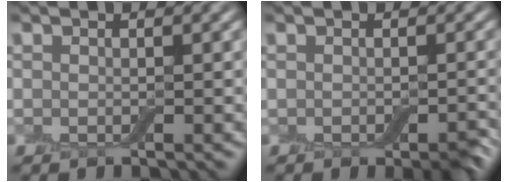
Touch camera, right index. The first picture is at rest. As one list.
[{"total": 1.8, "force": [-0.9, 0.7, 1.3], "torque": [-0.020, -0.005, -0.012]}]